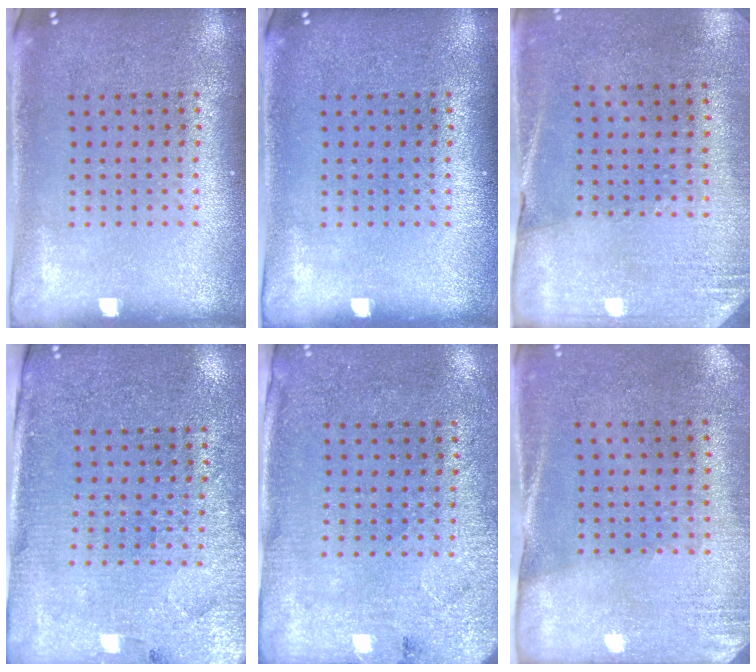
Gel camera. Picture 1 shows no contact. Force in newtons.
{"total": 0.0}
{"total": 2.7, "press": 2.4, "slide": 1.2}
{"total": 3.1, "press": 2.9, "slide": 0.9}
{"total": 2.7, "press": 2.2, "slide": 1.6}
{"total": 2.6, "press": 2.3, "slide": 1.3}